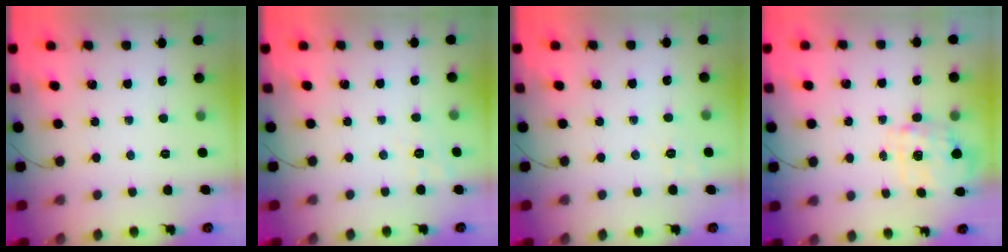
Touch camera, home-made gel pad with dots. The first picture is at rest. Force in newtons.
{"total": 2.8, "press": 2.1, "slide": 1.9}
{"total": 2.0, "press": 1.1, "slide": 1.7}
{"total": 4.0, "press": 3.9, "slide": 0.9}